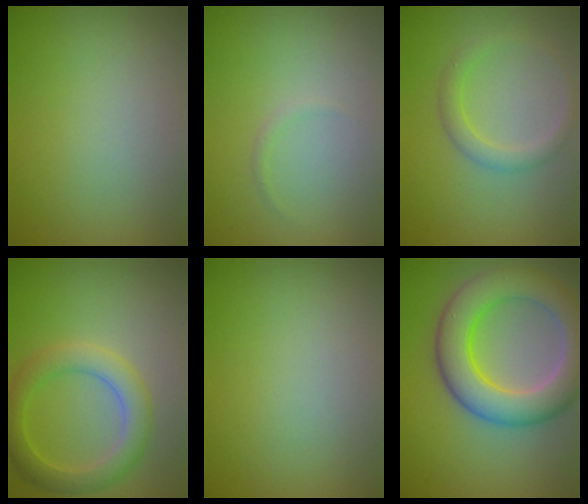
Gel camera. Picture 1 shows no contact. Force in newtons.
{"total": 0.5, "press": 0.5, "slide": 0.0}
{"total": 2.0, "press": 2.0, "slide": 0.0}
{"total": 3.9, "press": 3.9, "slide": 0.1}
{"total": 0.0}
{"total": 8.1, "press": 8.0, "slide": 0.7}